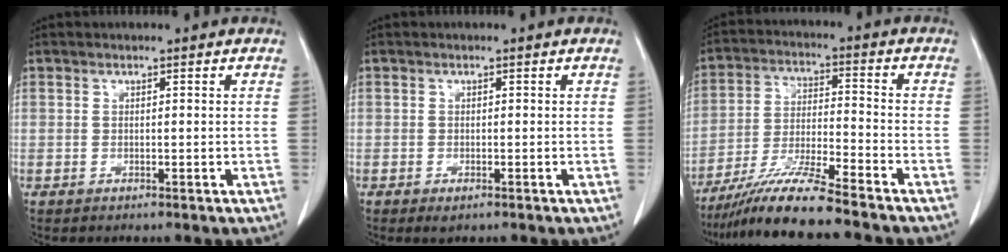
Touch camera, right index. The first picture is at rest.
{"total": 0.7, "force": [-0.4, 0.4, 0.3], "torque": [-0.007, 0.000, 0.000]}
{"total": 11.4, "force": [-9.5, -0.7, 6.3], "torque": [-0.118, -0.021, -0.176]}